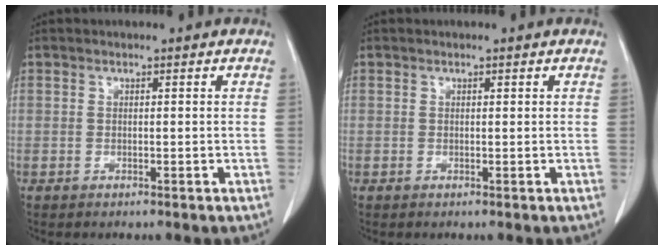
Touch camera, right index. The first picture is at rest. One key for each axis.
{"total": 0.0}